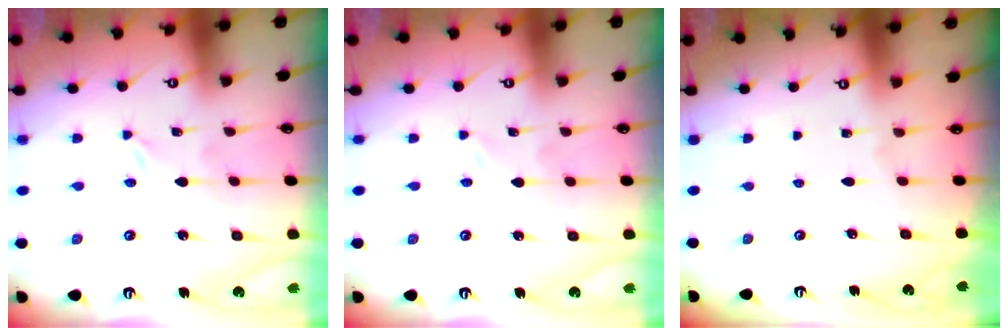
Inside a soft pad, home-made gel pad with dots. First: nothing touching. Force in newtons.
{"total": 0.7, "press": 0.7, "slide": 0.1}
{"total": 0.0}